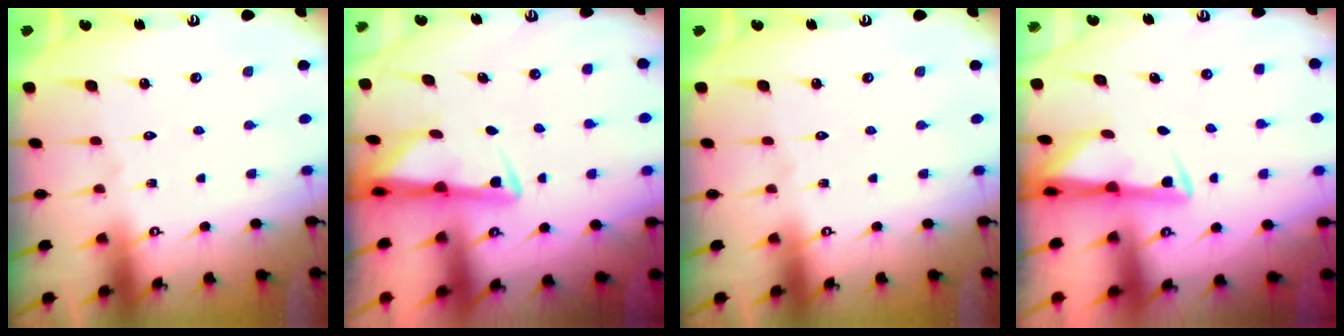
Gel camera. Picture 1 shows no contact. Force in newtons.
{"total": 3.0, "press": 3.0, "slide": 0.6}
{"total": 0.0}
{"total": 3.1, "press": 3.1, "slide": 0.6}